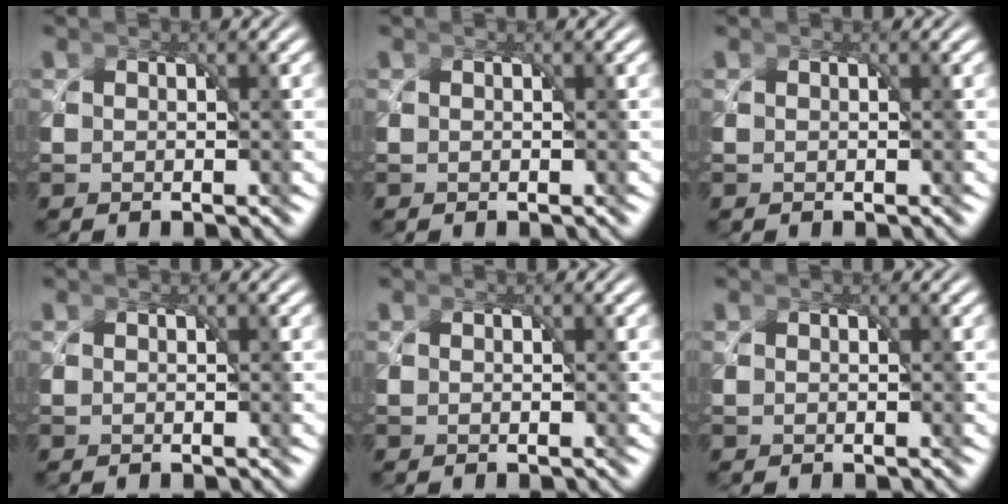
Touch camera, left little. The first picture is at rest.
{"total": 0.0}
{"total": 0.0}
{"total": 0.0}
{"total": 0.0}
{"total": 0.0}